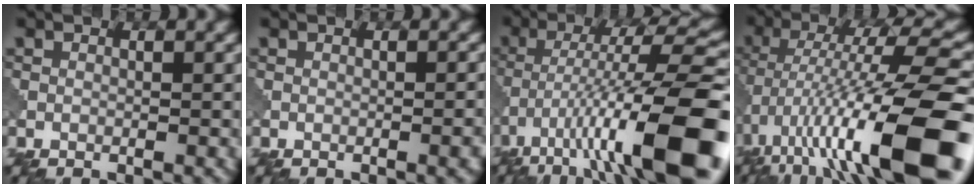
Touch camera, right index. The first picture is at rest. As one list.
[{"total": 2.2, "force": [-0.5, 0.7, 2.0], "torque": [-0.014, 0.005, -0.005]}, {"total": 14.8, "force": [-6.3, 3.7, 12.9], "torque": [-0.215, 0.014, -0.097]}, {"total": 15.9, "force": [-5.7, 4.2, 14.2], "torque": [-0.236, 0.017, -0.088]}]